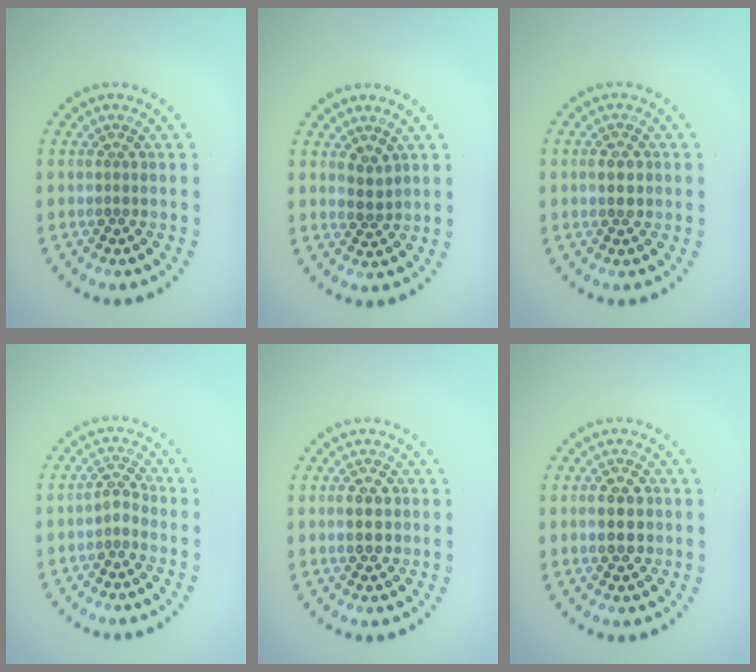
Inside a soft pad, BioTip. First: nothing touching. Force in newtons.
{"total": 1.7, "press": 1.5, "slide": 0.9}
{"total": 1.6, "press": 1.6, "slide": 0.0}
{"total": 1.6, "press": 1.4, "slide": 0.9}
{"total": 2.8, "press": 2.8, "slide": 0.2}
{"total": 2.9, "press": 2.9, "slide": 0.0}